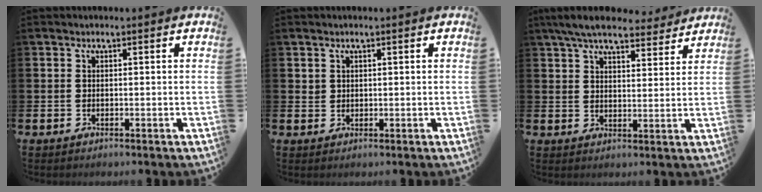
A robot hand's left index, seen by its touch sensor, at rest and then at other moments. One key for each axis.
{"total": 1.3, "fx": 1.0, "fy": 0.7, "fz": 0.1, "tx": 0.006, "ty": 0.000, "tz": 0.018}
{"total": 7.2, "fx": 6.6, "fy": 1.6, "fz": 2.4, "tx": -0.061, "ty": -0.029, "tz": 0.119}